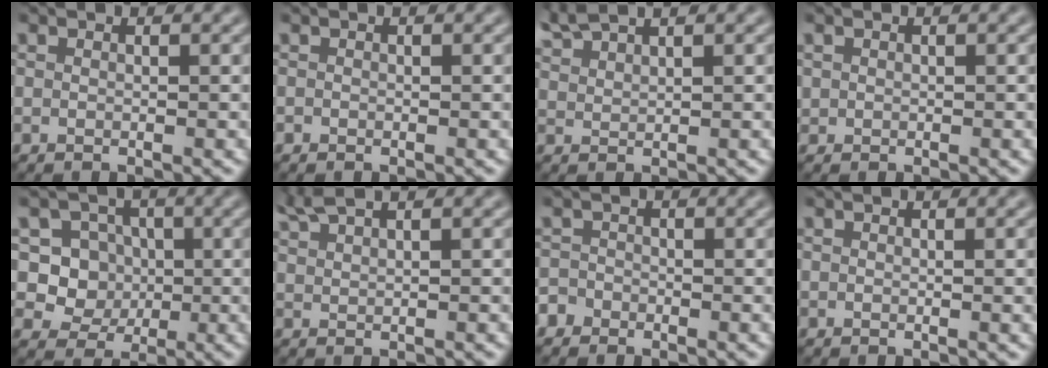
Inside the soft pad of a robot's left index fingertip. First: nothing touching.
{"total": 0.0}
{"total": 2.7, "force": [2.5, 0.3, 1.0], "torque": [-0.020, 0.012, 0.055]}
{"total": 0.5, "force": [0.2, 0.5, 0.0], "torque": [0.006, -0.002, 0.003]}
{"total": 5.5, "force": [0.5, 5.1, 1.9], "torque": [-0.020, 0.007, 0.004]}
{"total": 2.8, "force": [2.4, 0.5, 1.5], "torque": [-0.028, 0.011, 0.048]}
{"total": 1.9, "force": [-1.4, 1.3, 0.1], "torque": [0.010, 0.005, -0.025]}
{"total": 1.6, "force": [0.0, 0.9, 1.4], "torque": [-0.013, -0.005, -0.001]}